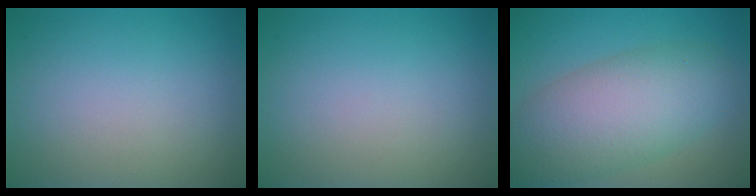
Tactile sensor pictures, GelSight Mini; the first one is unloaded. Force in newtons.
{"total": 0.0}
{"total": 8.1, "press": 8.1, "slide": 0.6}